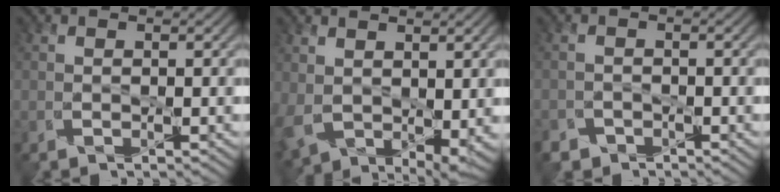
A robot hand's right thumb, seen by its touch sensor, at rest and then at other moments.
{"total": 7.8, "force": [0.1, 5.6, 5.4], "torque": [-0.141, -0.038, 0.027]}
{"total": 1.6, "force": [-1.4, 0.8, -0.3], "torque": [0.011, -0.002, -0.031]}